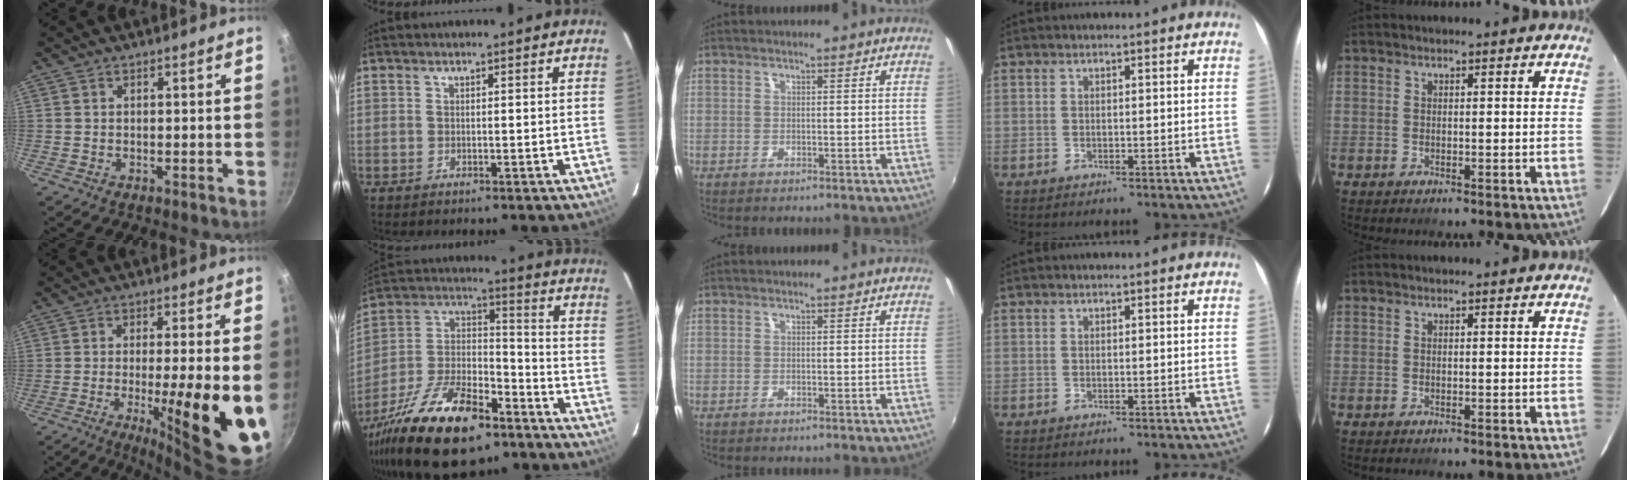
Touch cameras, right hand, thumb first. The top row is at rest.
{"thumb": {"total": 18.4, "force": [-3.7, 3.7, 17.6], "torque": [-0.238, -0.014, -0.051]}, "index": {"total": 25.7, "force": [-16.1, 11.1, 16.6], "torque": [-0.333, -0.009, -0.268]}}